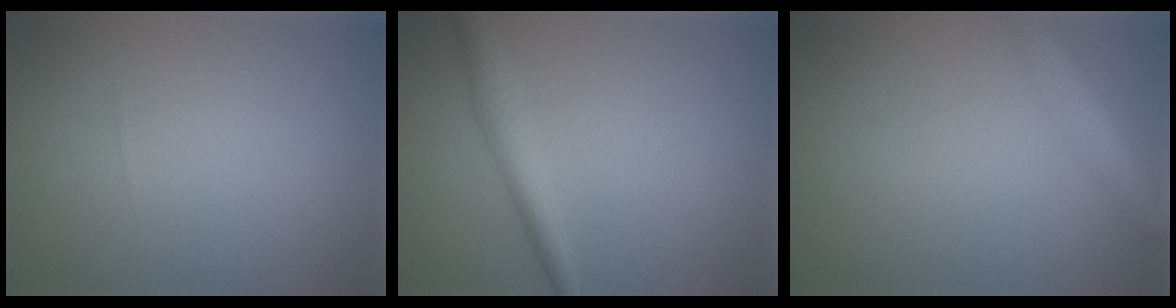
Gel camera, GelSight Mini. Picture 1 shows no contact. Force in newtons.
{"total": 2.9, "press": 2.9, "slide": 0.1}
{"total": 4.7, "press": 4.7, "slide": 0.1}